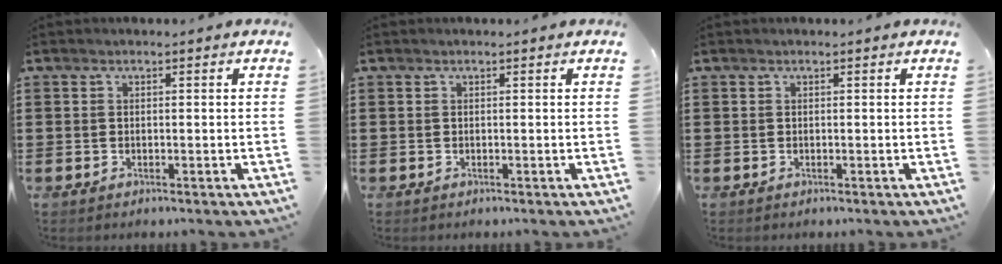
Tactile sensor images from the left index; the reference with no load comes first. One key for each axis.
{"total": 0.0}
{"total": 0.0}